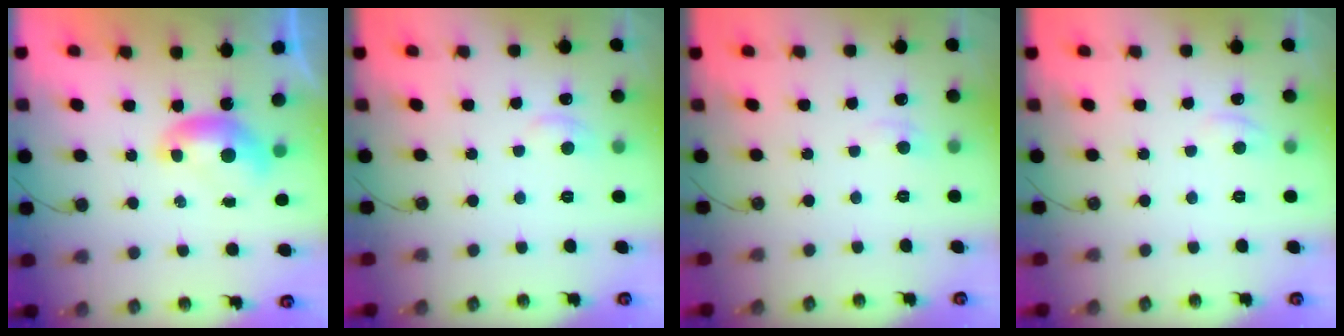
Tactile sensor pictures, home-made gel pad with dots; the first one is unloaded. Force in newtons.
{"total": 0.9, "press": 0.1, "slide": 0.9}
{"total": 0.7, "press": 0.6, "slide": 0.4}
{"total": 2.1, "press": 2.1, "slide": 0.4}